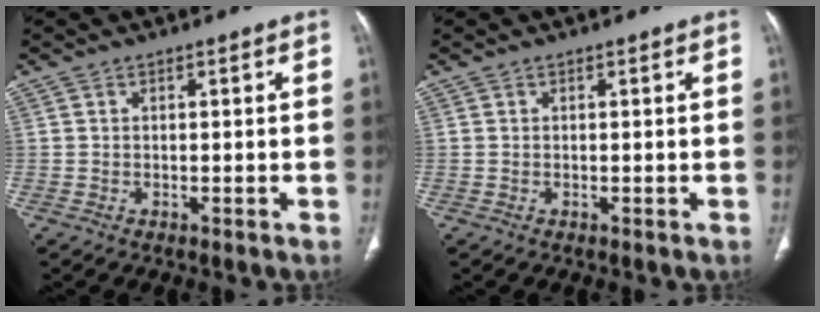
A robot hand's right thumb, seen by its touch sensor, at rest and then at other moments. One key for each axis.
{"total": 0.0}